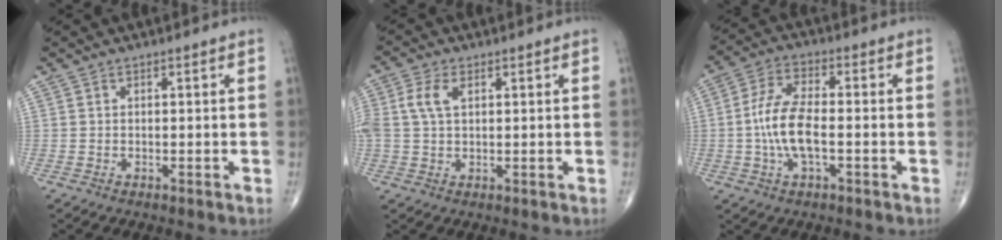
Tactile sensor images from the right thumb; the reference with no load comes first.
{"total": 5.5, "force": [1.5, 3.1, 4.2], "torque": [-0.110, 0.012, 0.030]}
{"total": 9.8, "force": [-1.5, 4.0, 8.8], "torque": [-0.186, 0.021, -0.032]}